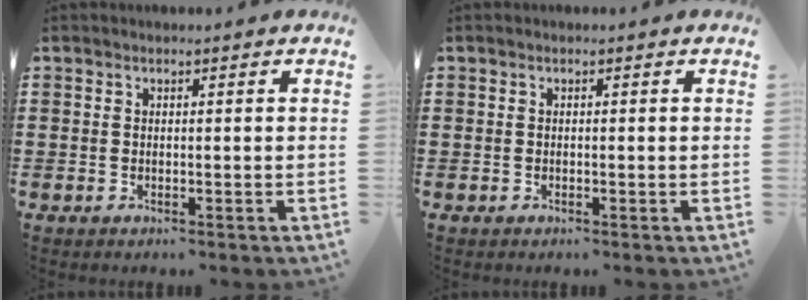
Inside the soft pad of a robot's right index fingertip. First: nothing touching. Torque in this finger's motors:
{"motor_torque": [0.12, 0.02, -0.01, 0.01]}